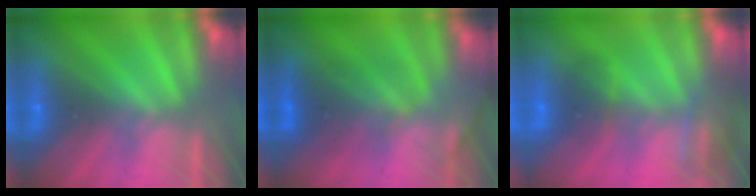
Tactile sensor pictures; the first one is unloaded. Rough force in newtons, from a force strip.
{"total": 2.6}
{"total": 3.2}